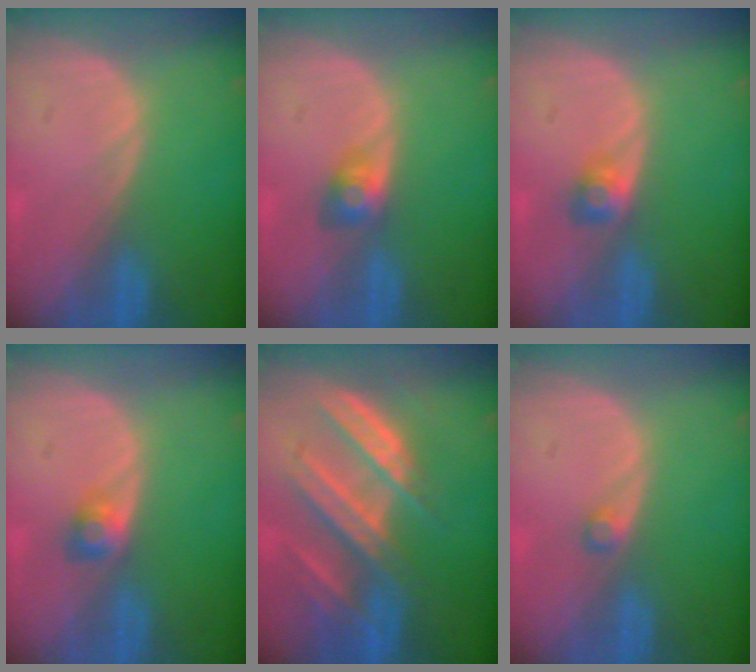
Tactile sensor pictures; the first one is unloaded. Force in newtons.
{"total": 3.0, "press": 2.7, "slide": 1.3}
{"total": 2.4, "press": 2.2, "slide": 1.0}
{"total": 2.4, "press": 2.3, "slide": 0.9}
{"total": 9.4, "press": 8.4, "slide": 4.1}
{"total": 1.2, "press": 1.2, "slide": 0.2}